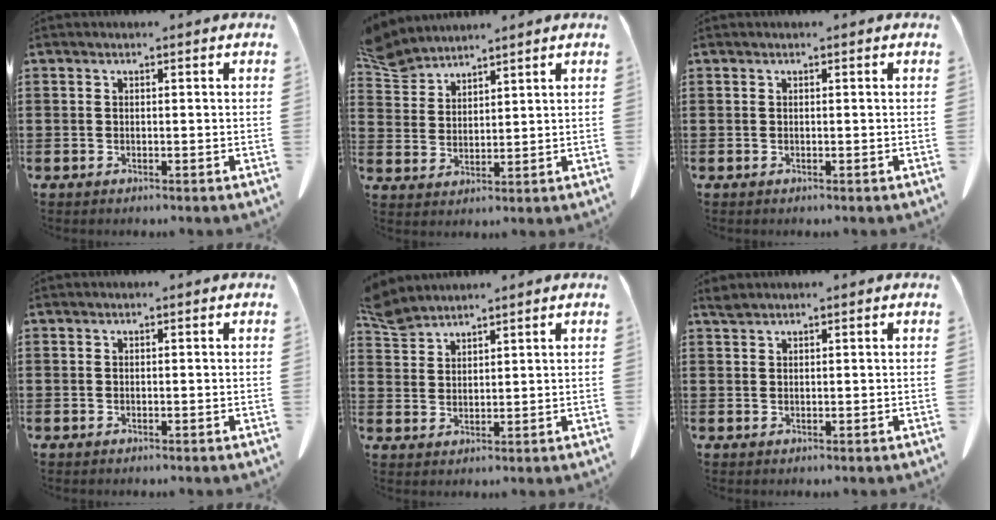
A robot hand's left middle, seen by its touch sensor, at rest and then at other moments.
{"total": 4.4, "force": [4.1, 1.4, 0.8], "torque": [-0.033, -0.008, 0.078]}
{"total": 0.0}
{"total": 0.0}
{"total": 3.8, "force": [3.6, 1.1, 0.7], "torque": [-0.028, -0.007, 0.069]}
{"total": 1.1, "force": [1.0, 0.2, 0.3], "torque": [-0.009, -0.001, 0.020]}